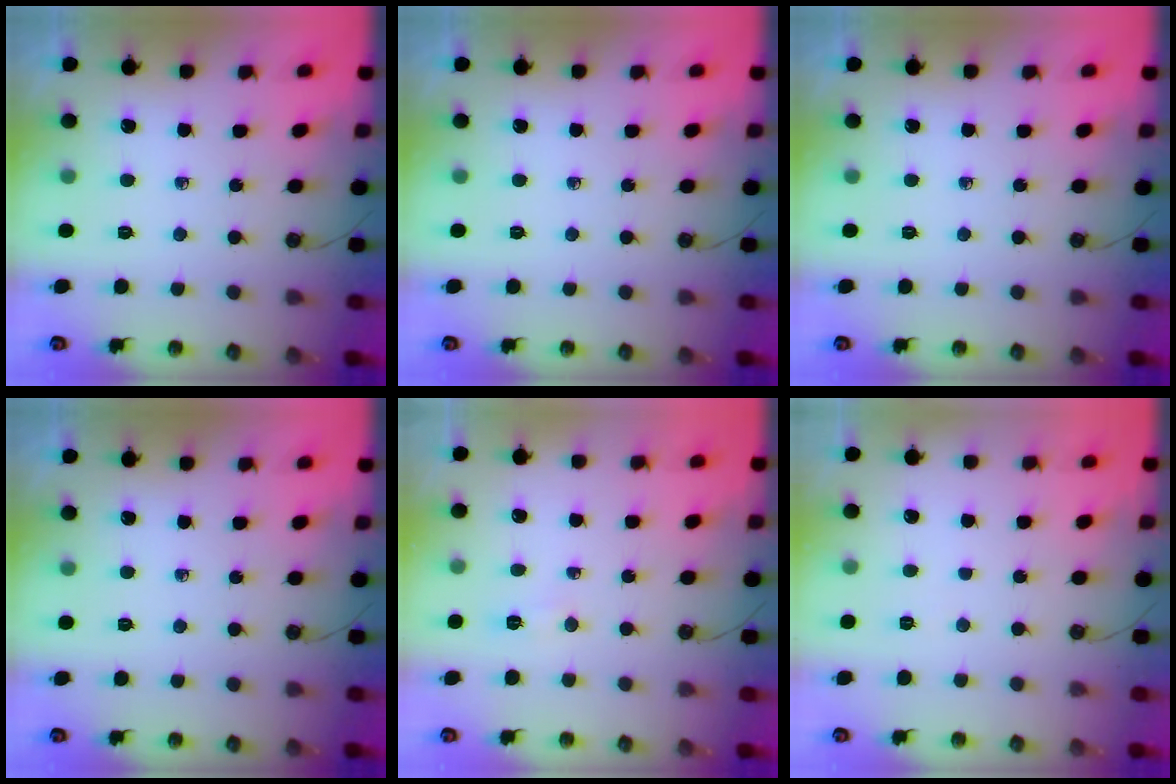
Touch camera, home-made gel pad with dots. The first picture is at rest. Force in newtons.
{"total": 0.0}
{"total": 0.0}
{"total": 0.0}
{"total": 3.4, "press": 3.4, "slide": 0.6}
{"total": 13.1, "press": 2.6, "slide": 12.8}